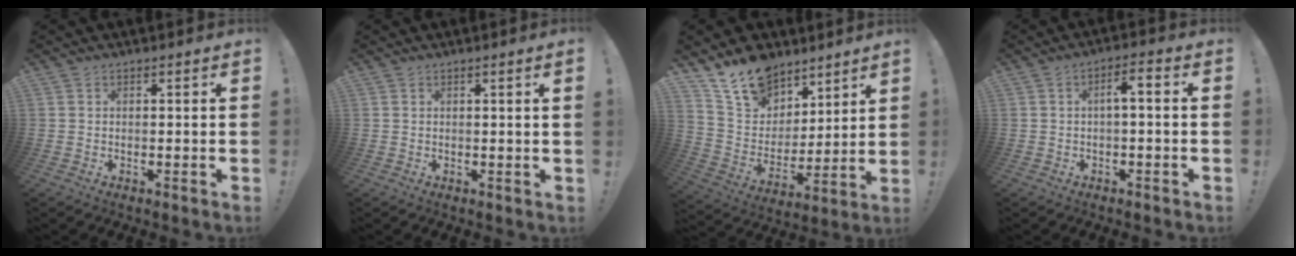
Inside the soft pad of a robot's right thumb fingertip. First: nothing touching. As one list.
[{"total": 1.5, "force": [0.6, -0.5, 1.3], "torque": [-0.015, -0.007, 0.007]}, {"total": 16.1, "force": [12.3, 9.5, 4.3], "torque": [-0.084, -0.087, 0.234]}, {"total": 4.1, "force": [-1.0, 1.2, 3.8], "torque": [-0.063, 0.014, -0.022]}]